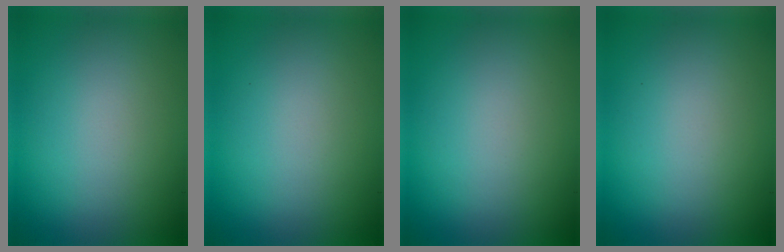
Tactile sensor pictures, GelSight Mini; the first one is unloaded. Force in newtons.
{"total": 0.0}
{"total": 0.0}
{"total": 0.0}